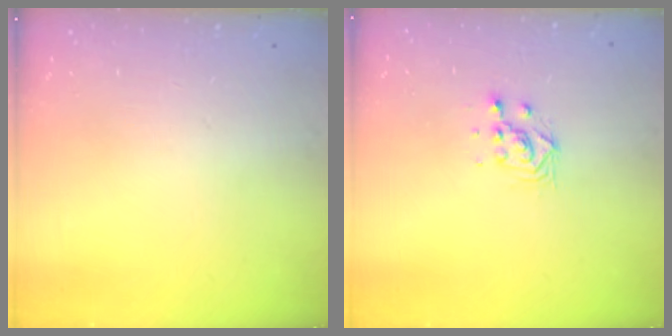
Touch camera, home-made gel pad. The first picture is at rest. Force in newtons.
{"total": 3.7, "press": 3.7, "slide": 0.2}